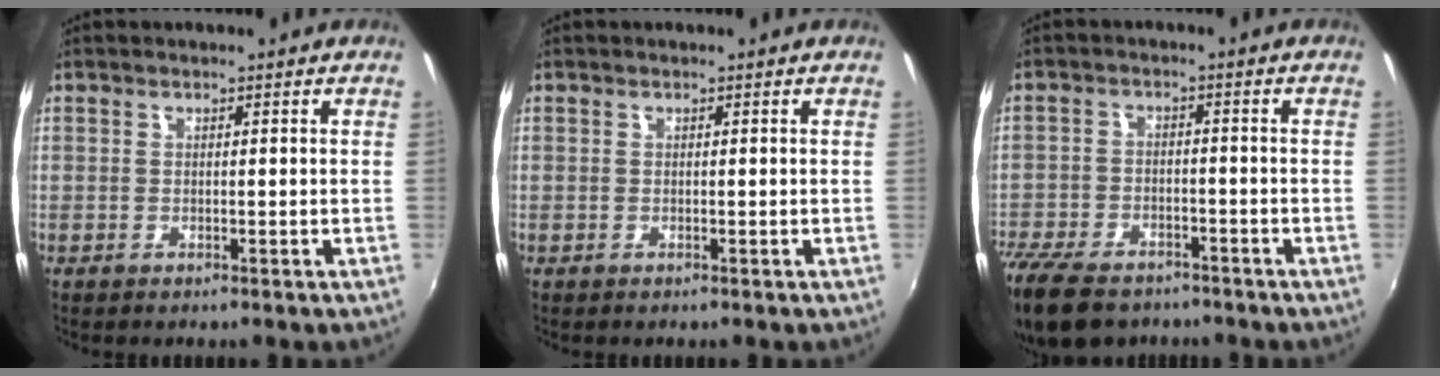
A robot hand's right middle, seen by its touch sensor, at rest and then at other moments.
{"total": 0.0}
{"total": 14.8, "force": [-11.1, 7.2, 6.7], "torque": [-0.183, -0.026, -0.195]}